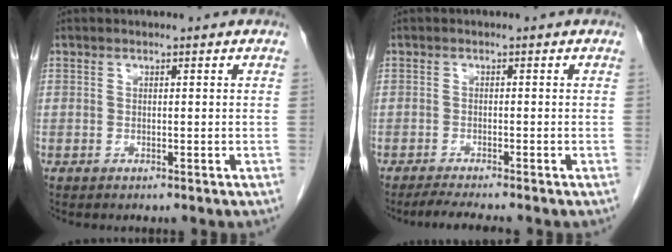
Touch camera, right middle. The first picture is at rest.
{"total": 3.7, "force": [-3.2, -0.3, 1.8], "torque": [-0.035, -0.014, -0.054]}